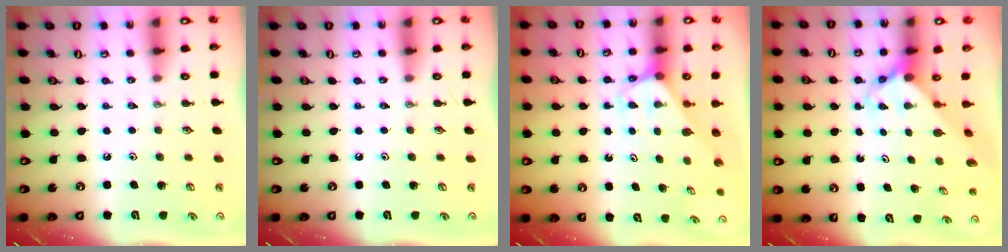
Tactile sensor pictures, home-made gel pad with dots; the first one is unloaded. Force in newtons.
{"total": 0.0}
{"total": 2.4, "press": 2.4, "slide": 0.1}
{"total": 3.5, "press": 3.5, "slide": 0.2}